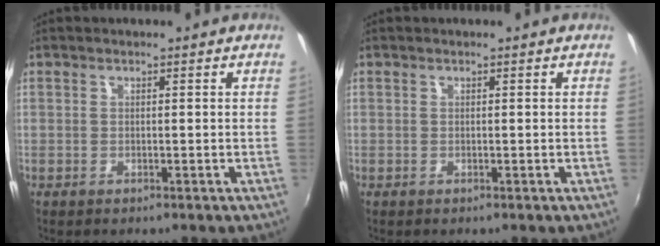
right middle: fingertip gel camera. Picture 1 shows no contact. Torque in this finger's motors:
{"motor_torque": [0.19, -0.12, 0.04, 0.00]}